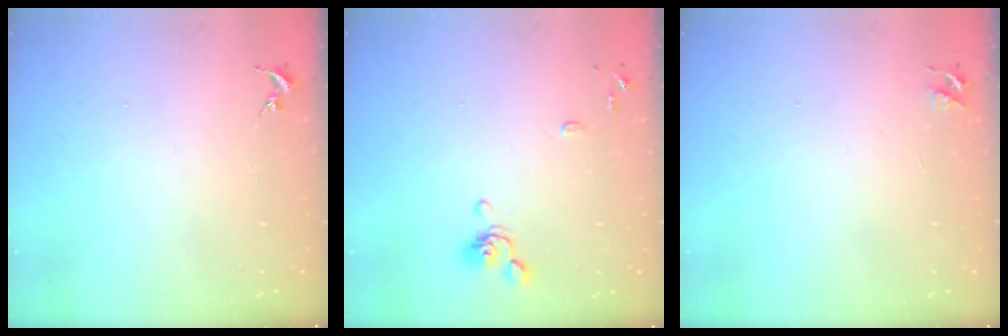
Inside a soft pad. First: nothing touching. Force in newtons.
{"total": 9.1, "press": 9.0, "slide": 1.4}
{"total": 3.5, "press": 3.5, "slide": 0.4}